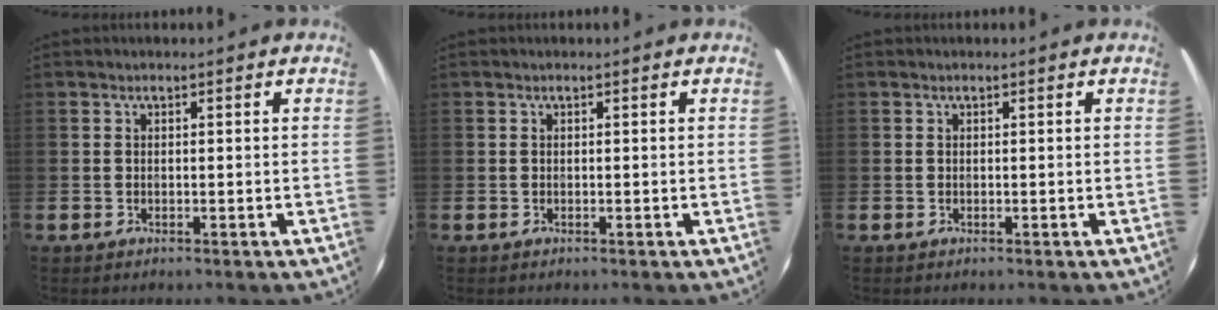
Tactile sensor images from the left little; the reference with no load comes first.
{"total": 0.0}
{"total": 0.0}